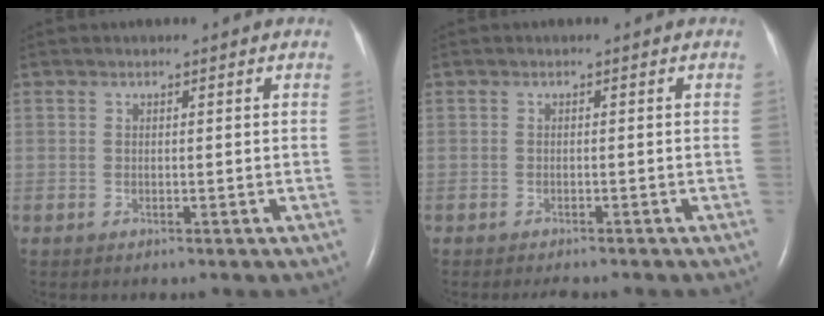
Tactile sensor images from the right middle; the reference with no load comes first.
{"total": 2.2, "force": [-1.9, 0.5, 0.9], "torque": [-0.015, -0.005, -0.021]}